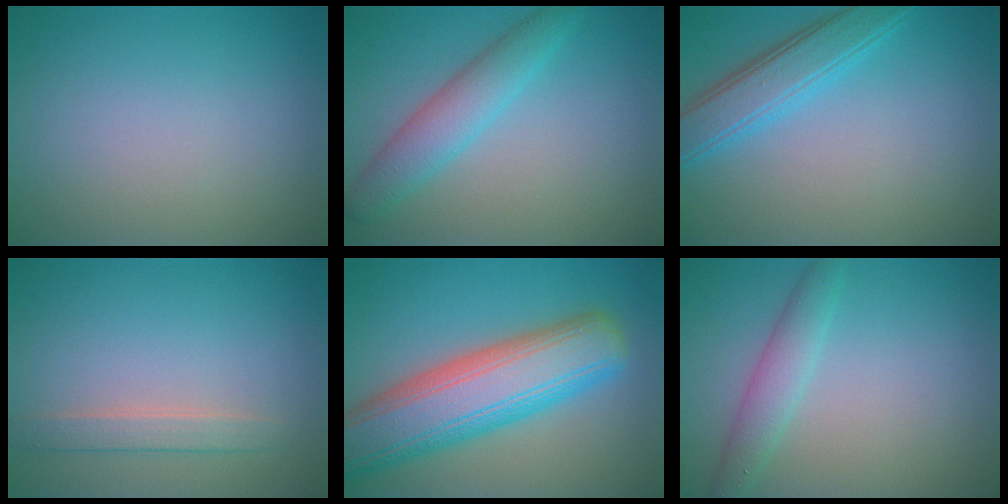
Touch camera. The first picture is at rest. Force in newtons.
{"total": 3.8, "press": 3.8, "slide": 0.0}
{"total": 4.2, "press": 4.2, "slide": 0.3}
{"total": 1.9, "press": 1.9, "slide": 0.1}
{"total": 10.8, "press": 10.8, "slide": 0.4}
{"total": 2.5, "press": 2.5, "slide": 0.0}